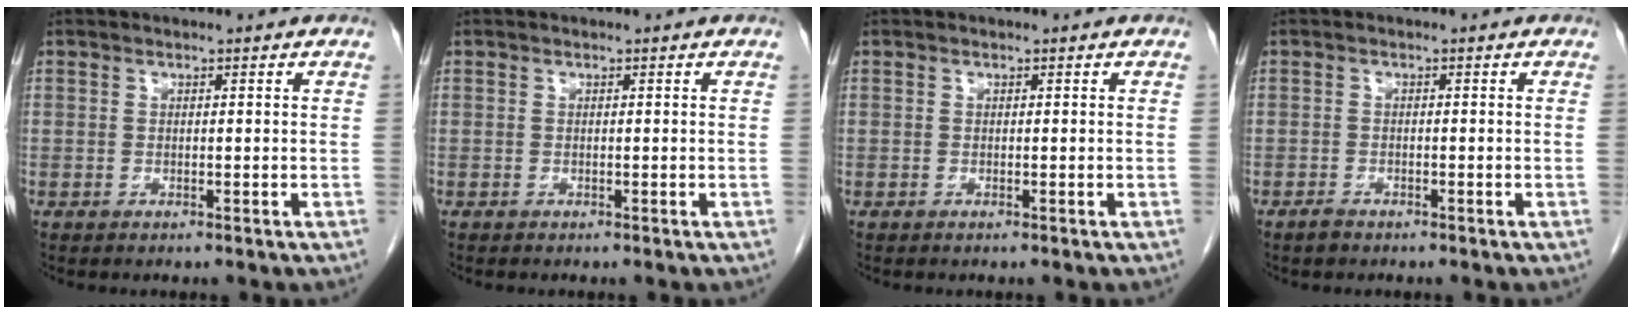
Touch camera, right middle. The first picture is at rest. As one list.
[{"total": 0.0}, {"total": 0.0}, {"total": 1.0, "force": [-0.9, 0.4, 0.4], "torque": [-0.011, 0.001, -0.014]}]